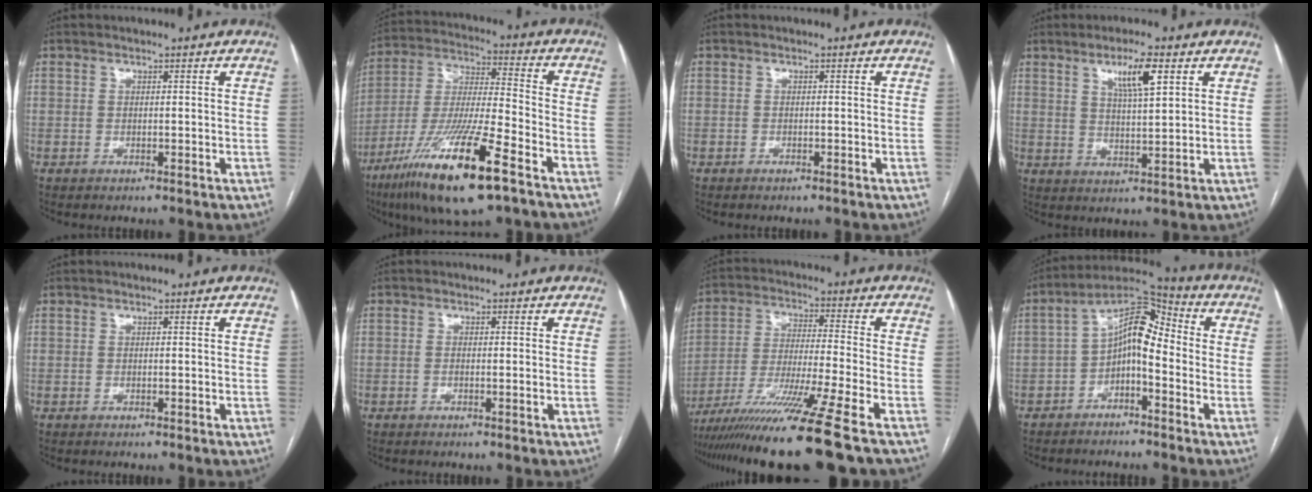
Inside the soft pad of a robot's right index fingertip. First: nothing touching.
{"total": 19.4, "force": [-10.9, 1.7, 16.0], "torque": [-0.320, -0.045, -0.199]}
{"total": 0.5, "force": [-0.5, 0.2, 0.1], "torque": [-0.007, -0.001, -0.007]}
{"total": 6.4, "force": [3.3, 0.7, 5.4], "torque": [-0.096, -0.001, 0.057]}
{"total": 0.0}
{"total": 1.0, "force": [-0.1, 0.1, 1.0], "torque": [-0.020, -0.001, -0.001]}
{"total": 16.4, "force": [-12.1, -2.6, 10.7], "torque": [-0.199, -0.048, -0.211]}
{"total": 9.1, "force": [-1.2, 3.9, 8.2], "torque": [-0.139, 0.044, -0.023]}